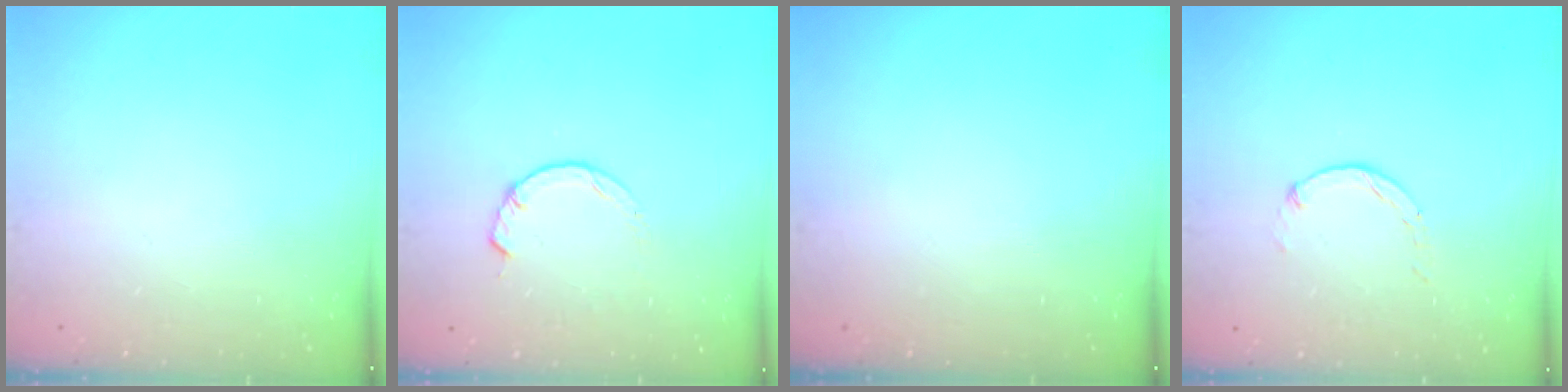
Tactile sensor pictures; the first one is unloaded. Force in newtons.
{"total": 4.0, "press": 3.9, "slide": 0.7}
{"total": 0.0}
{"total": 0.8, "press": 0.7, "slide": 0.2}